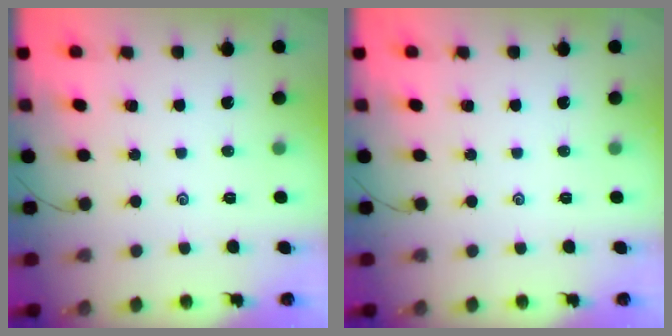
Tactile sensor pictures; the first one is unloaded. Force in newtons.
{"total": 0.0}